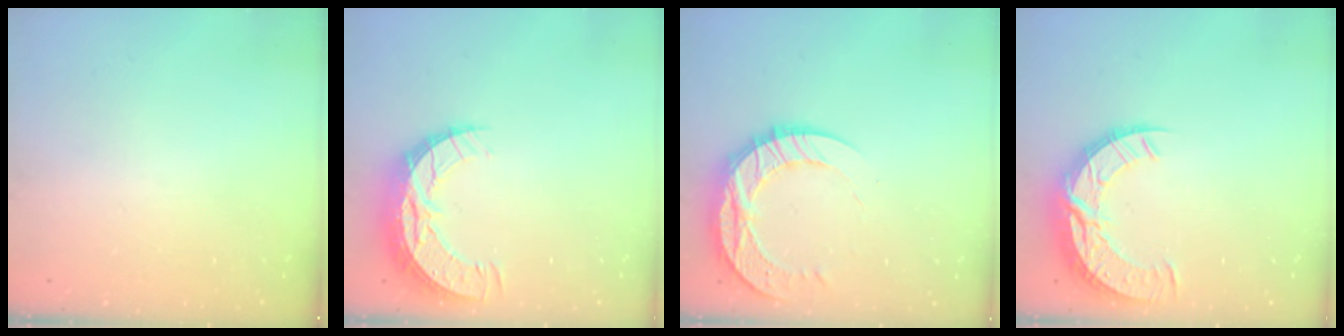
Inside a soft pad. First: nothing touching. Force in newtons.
{"total": 10.2, "press": 10.2, "slide": 0.6}
{"total": 12.9, "press": 12.9, "slide": 1.0}
{"total": 13.4, "press": 13.3, "slide": 0.8}